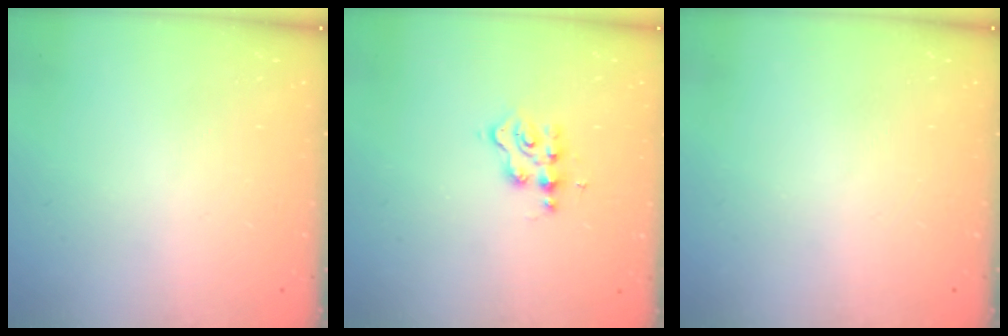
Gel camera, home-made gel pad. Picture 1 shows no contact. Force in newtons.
{"total": 2.6, "press": 2.5, "slide": 0.7}
{"total": 0.0}